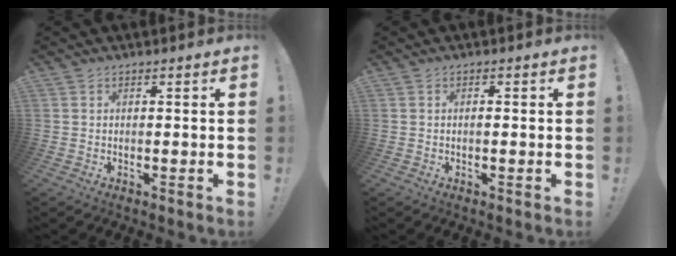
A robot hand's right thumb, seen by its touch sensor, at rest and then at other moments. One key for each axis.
{"total": 0.9, "fx": -0.5, "fy": 0.0, "fz": 0.8, "tx": -0.015, "ty": 0.001, "tz": -0.010}